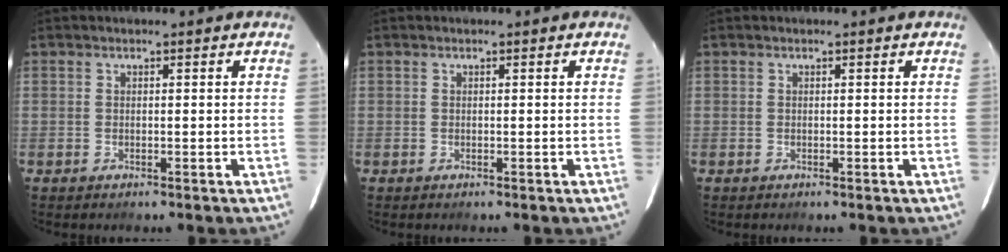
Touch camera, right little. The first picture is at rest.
{"total": 0.0}
{"total": 0.0}